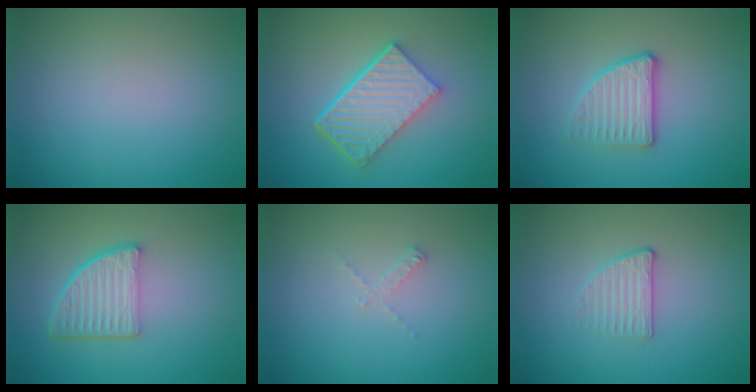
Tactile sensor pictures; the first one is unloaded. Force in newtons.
{"total": 6.6, "press": 4.5, "slide": 4.9}
{"total": 2.8, "press": 2.5, "slide": 1.2}
{"total": 4.8, "press": 3.3, "slide": 3.5}
{"total": 0.8, "press": 0.8, "slide": 0.1}
{"total": 1.6, "press": 1.1, "slide": 1.1}